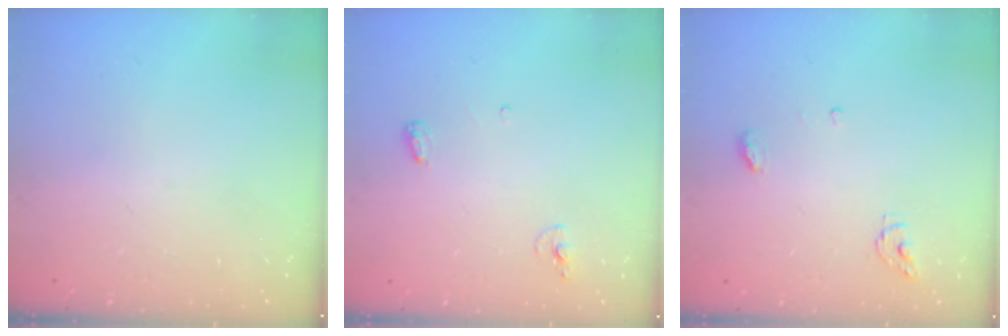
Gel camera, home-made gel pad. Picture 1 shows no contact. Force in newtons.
{"total": 5.4, "press": 5.2, "slide": 1.4}
{"total": 3.8, "press": 3.8, "slide": 0.3}